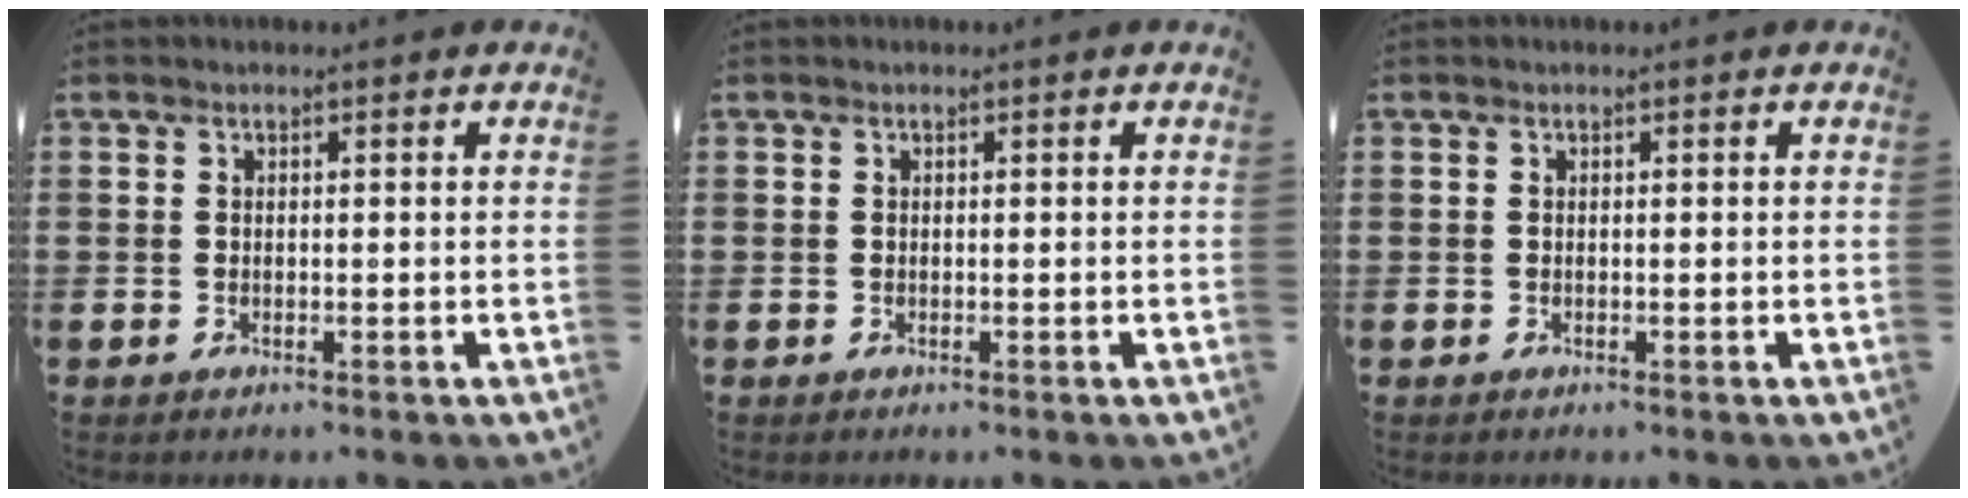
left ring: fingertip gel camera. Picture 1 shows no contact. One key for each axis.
{"total": 0.0}
{"total": 0.0}